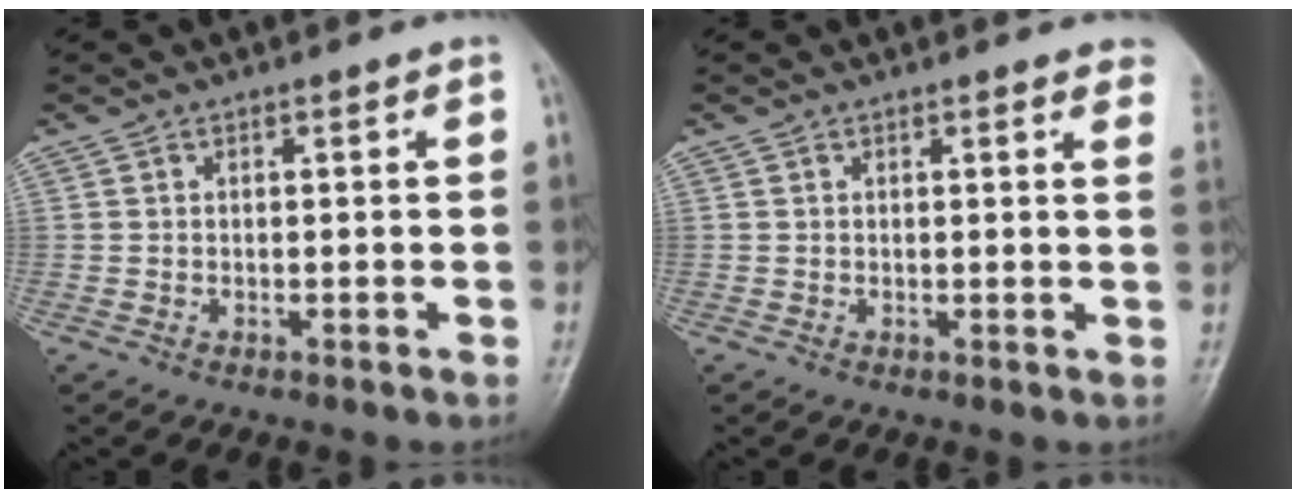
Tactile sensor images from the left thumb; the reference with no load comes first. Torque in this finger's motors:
{"motor_torque": [1.02, 0.57, 0.99, -0.47, 0.00]}